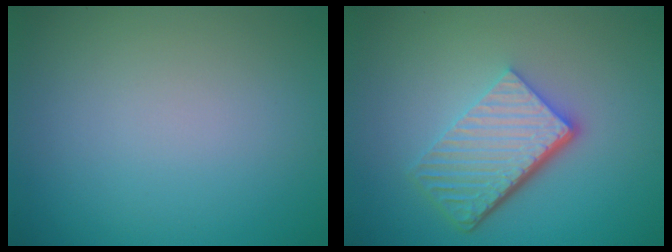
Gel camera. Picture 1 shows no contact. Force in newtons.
{"total": 6.1, "press": 4.1, "slide": 4.5}